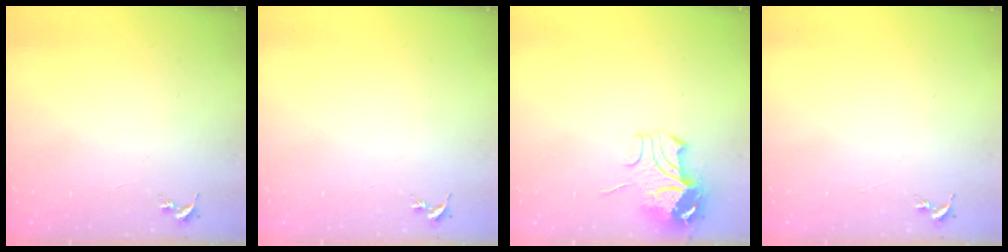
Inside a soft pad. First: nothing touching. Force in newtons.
{"total": 0.0}
{"total": 9.6, "press": 9.6, "slide": 1.1}
{"total": 0.0}